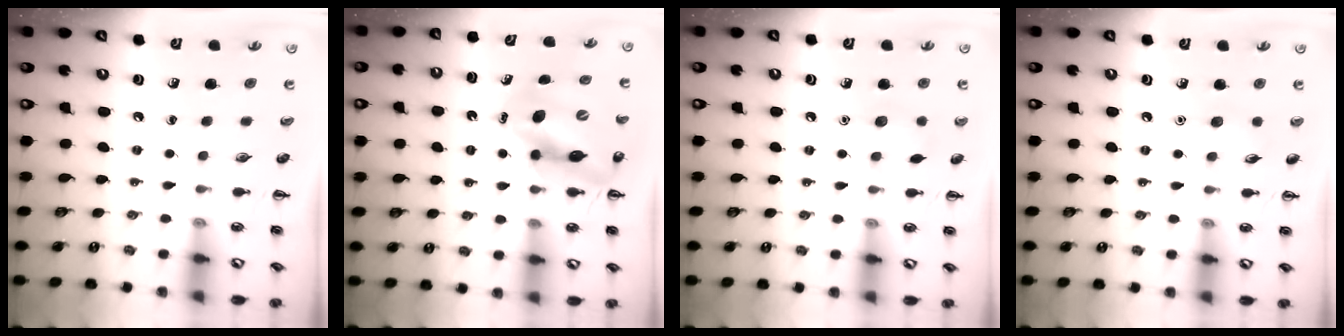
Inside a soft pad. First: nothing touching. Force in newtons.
{"total": 12.8, "press": 12.4, "slide": 3.4}
{"total": 6.0, "press": 5.8, "slide": 1.7}
{"total": 4.8, "press": 4.6, "slide": 1.3}